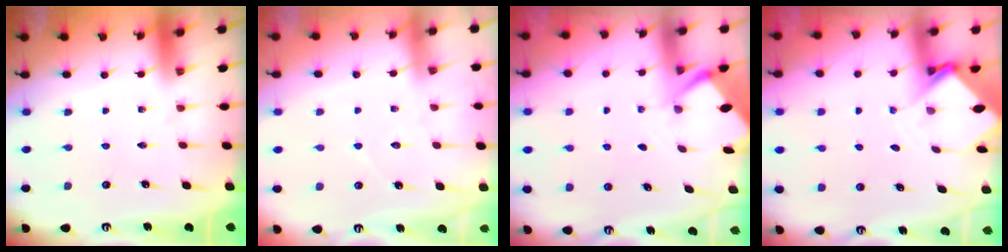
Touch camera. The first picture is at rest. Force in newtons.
{"total": 5.8, "press": 5.8, "slide": 0.7}
{"total": 2.7, "press": 2.6, "slide": 0.4}
{"total": 3.2, "press": 3.2, "slide": 0.2}